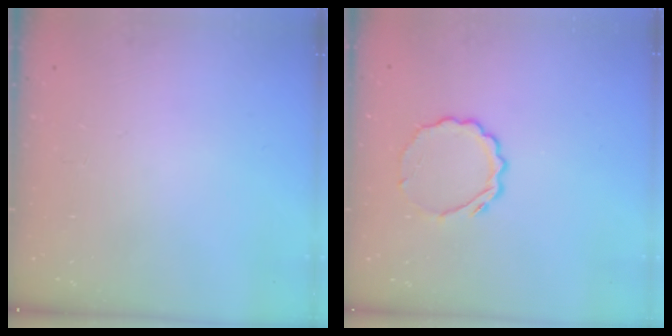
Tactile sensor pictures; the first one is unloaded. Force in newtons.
{"total": 5.4, "press": 5.2, "slide": 1.4}